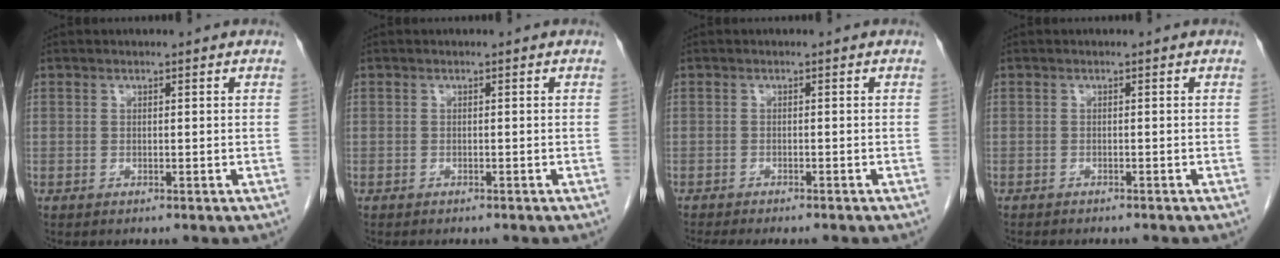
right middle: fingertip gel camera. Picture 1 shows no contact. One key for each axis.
{"total": 2.0, "fx": -1.7, "fy": 0.7, "fz": 0.8, "tx": -0.013, "ty": -0.005, "tz": -0.018}
{"total": 8.1, "fx": -7.1, "fy": 1.3, "fz": 3.7, "tx": -0.046, "ty": -0.010, "tz": -0.096}
{"total": 4.8, "fx": -4.2, "fy": 0.9, "fz": 2.1, "tx": -0.026, "ty": -0.008, "tz": -0.051}